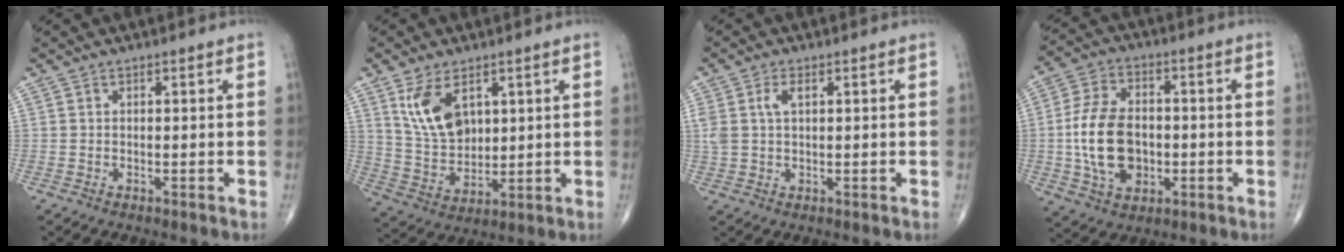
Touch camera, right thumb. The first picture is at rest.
{"total": 10.1, "force": [4.6, 5.9, 6.8], "torque": [-0.112, -0.021, 0.102]}
{"total": 4.2, "force": [1.4, 2.2, 3.2], "torque": [-0.079, 0.011, 0.030]}
{"total": 14.2, "force": [-1.5, 9.5, 10.4], "torque": [-0.184, 0.014, -0.022]}